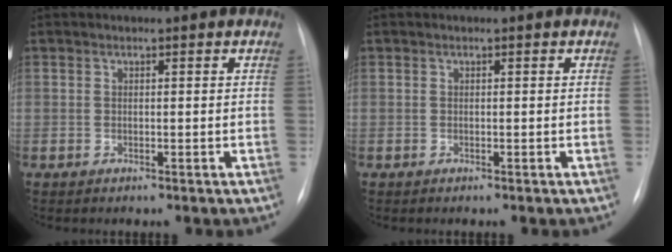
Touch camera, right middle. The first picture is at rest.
{"total": 0.0}